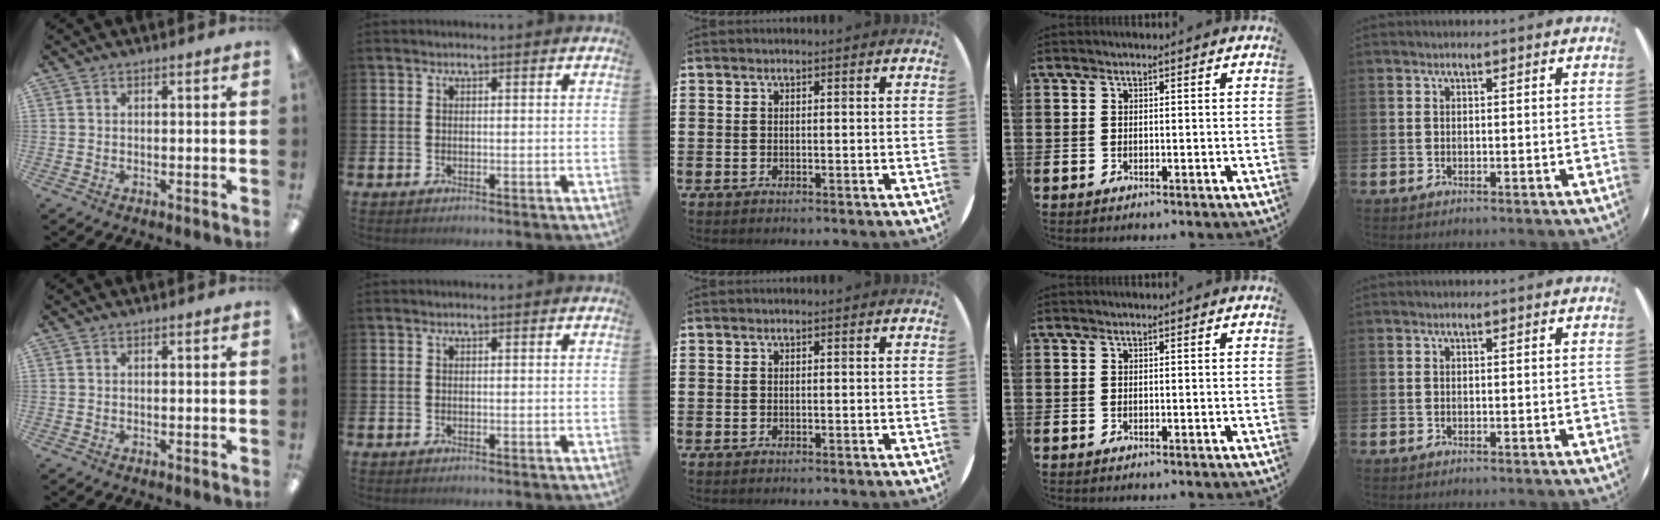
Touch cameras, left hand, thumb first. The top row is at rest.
{}